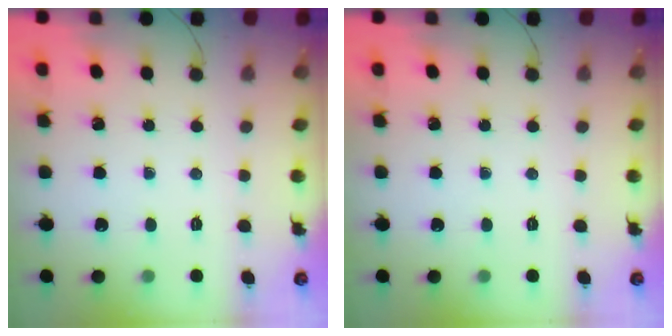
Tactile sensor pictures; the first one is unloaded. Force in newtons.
{"total": 0.0}